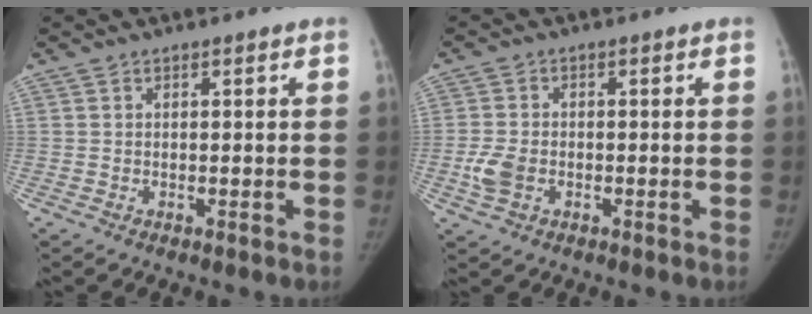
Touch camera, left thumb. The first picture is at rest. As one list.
[{"total": 4.4, "force": [-1.2, 3.0, 2.9], "torque": [-0.067, 0.004, -0.024]}]